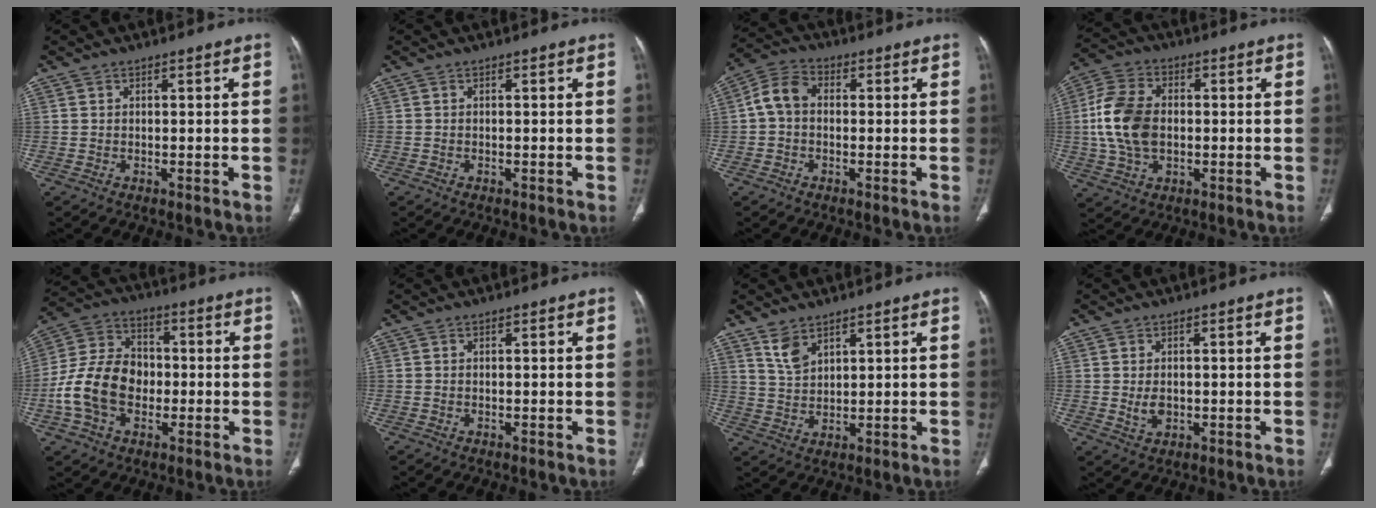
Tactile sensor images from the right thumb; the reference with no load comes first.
{"total": 0.0}
{"total": 6.3, "force": [-0.1, 4.6, 4.2], "torque": [-0.076, 0.020, -0.014]}
{"total": 12.7, "force": [0.0, 8.4, 9.5], "torque": [-0.190, 0.012, 0.001]}
{"total": 14.7, "force": [-2.9, 10.7, 9.6], "torque": [-0.173, 0.036, -0.056]}
{"total": 0.0}
{"total": 4.5, "force": [3.1, 2.2, 2.3], "torque": [-0.038, -0.017, 0.071]}
{"total": 3.0, "force": [-0.2, 2.1, 2.2], "torque": [-0.036, -0.004, 0.003]}